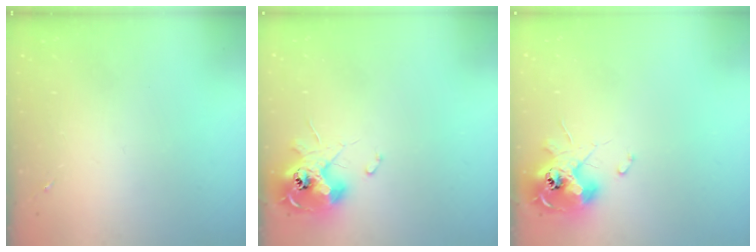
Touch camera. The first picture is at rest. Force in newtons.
{"total": 12.8, "press": 12.8, "slide": 1.5}
{"total": 12.8, "press": 12.8, "slide": 1.5}